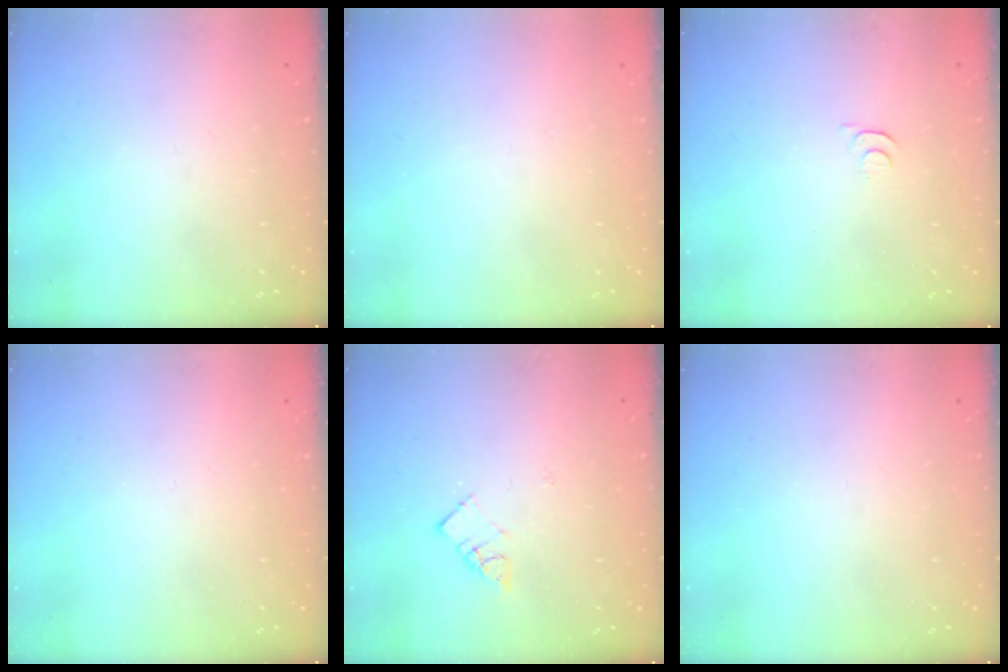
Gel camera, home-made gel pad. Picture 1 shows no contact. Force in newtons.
{"total": 1.5, "press": 1.5, "slide": 0.1}
{"total": 3.3, "press": 3.2, "slide": 0.4}
{"total": 0.0}
{"total": 5.4, "press": 5.4, "slide": 0.1}
{"total": 0.0}